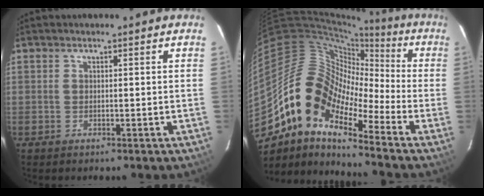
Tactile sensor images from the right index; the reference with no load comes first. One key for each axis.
{"total": 15.6, "fx": -8.9, "fy": 7.4, "fz": 10.6, "tx": -0.174, "ty": 0.004, "tz": -0.188}